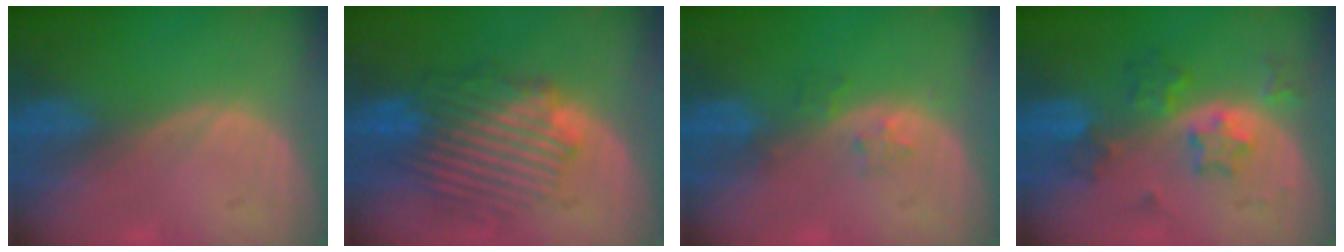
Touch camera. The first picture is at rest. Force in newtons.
{"total": 8.9, "press": 8.8, "slide": 1.4}
{"total": 1.9, "press": 1.9, "slide": 0.2}
{"total": 5.7, "press": 5.4, "slide": 1.8}